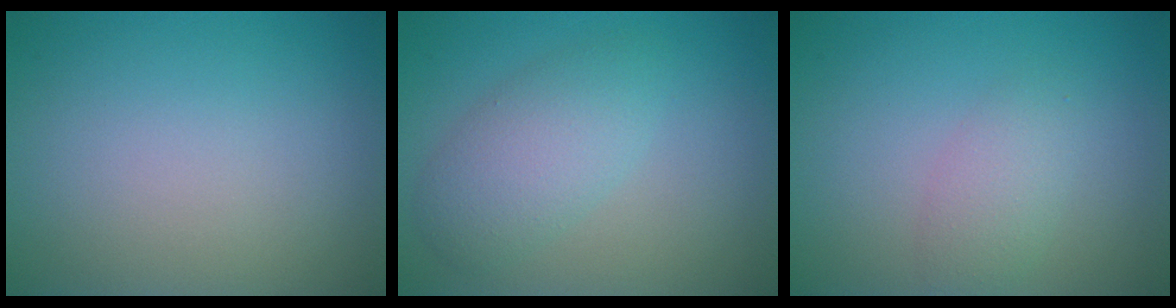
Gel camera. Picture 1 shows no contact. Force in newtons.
{"total": 3.9, "press": 3.9, "slide": 0.1}
{"total": 2.1, "press": 2.1, "slide": 0.1}